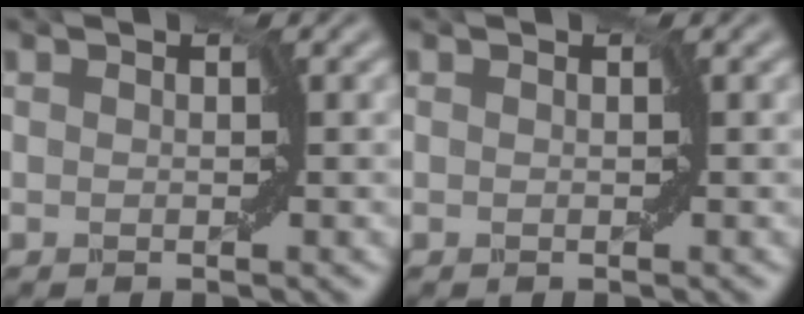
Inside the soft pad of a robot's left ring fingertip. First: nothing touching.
{"total": 0.0}